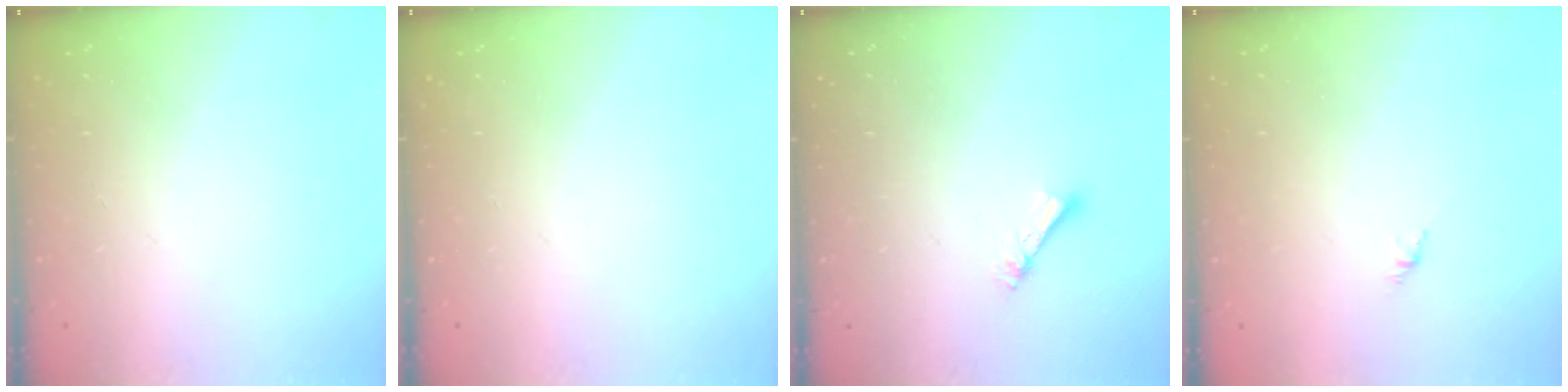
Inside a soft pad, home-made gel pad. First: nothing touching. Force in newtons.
{"total": 0.0}
{"total": 4.4, "press": 4.4, "slide": 0.5}
{"total": 1.6, "press": 1.5, "slide": 0.5}